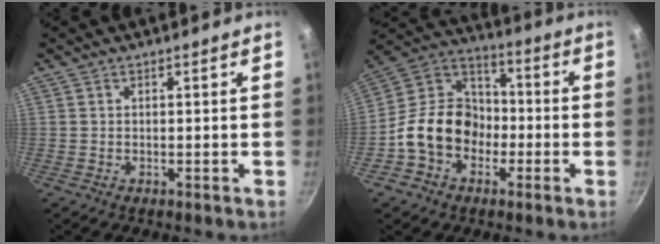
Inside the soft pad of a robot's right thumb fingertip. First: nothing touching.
{"total": 15.0, "force": [-4.2, 12.0, 8.1], "torque": [-0.092, 0.055, -0.093]}